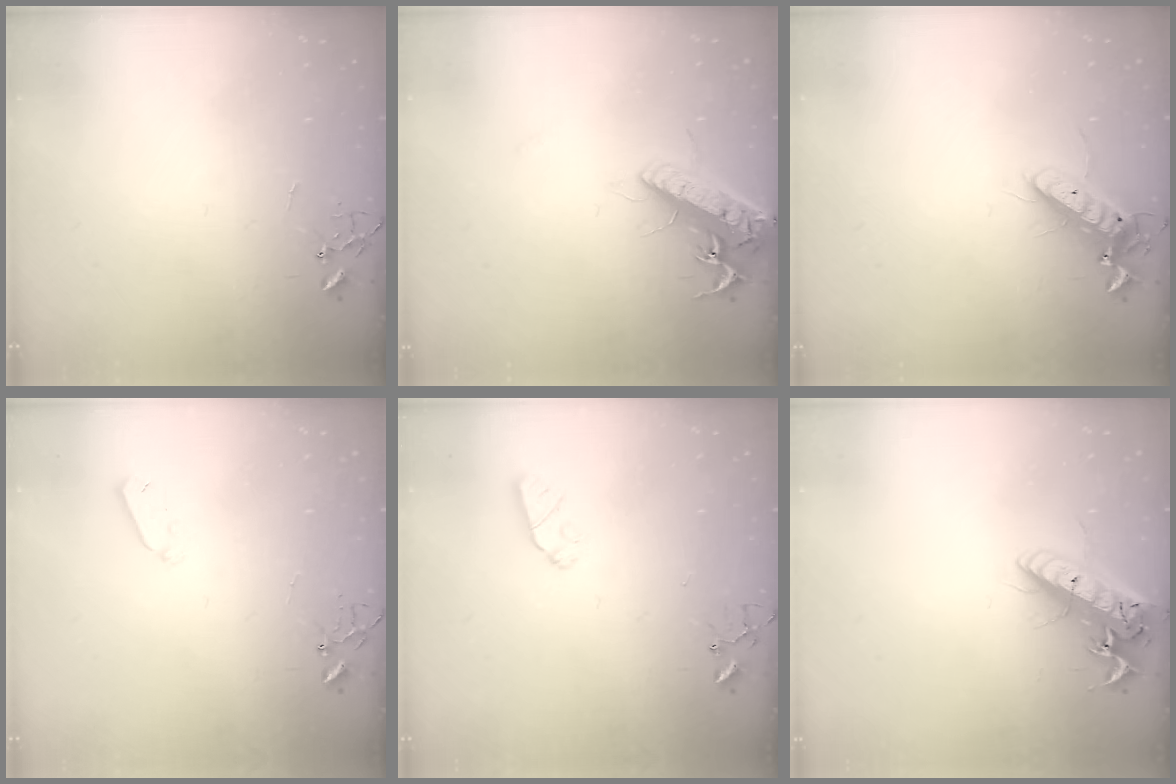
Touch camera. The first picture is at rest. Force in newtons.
{"total": 16.5, "press": 16.2, "slide": 3.1}
{"total": 11.9, "press": 11.7, "slide": 2.2}
{"total": 4.0, "press": 3.9, "slide": 0.8}
{"total": 5.4, "press": 5.4, "slide": 0.4}
{"total": 19.7, "press": 19.5, "slide": 2.7}